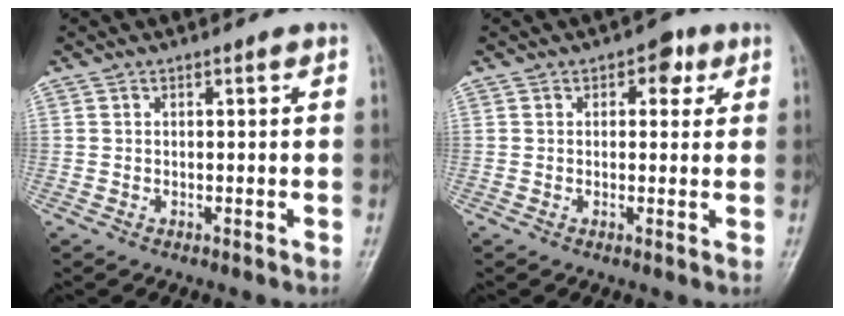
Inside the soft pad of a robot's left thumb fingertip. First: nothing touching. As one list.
[{"total": 4.2, "force": [1.8, 2.7, 2.7], "torque": [-0.009, 0.000, 0.016]}]